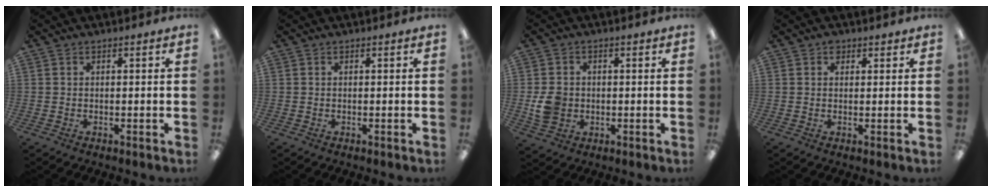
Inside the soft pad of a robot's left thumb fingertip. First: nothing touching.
{"total": 0.0}
{"total": 6.3, "force": [-0.6, 5.5, 3.0], "torque": [-0.037, 0.005, -0.009]}
{"total": 1.6, "force": [1.0, 1.1, 0.6], "torque": [-0.004, -0.002, 0.017]}